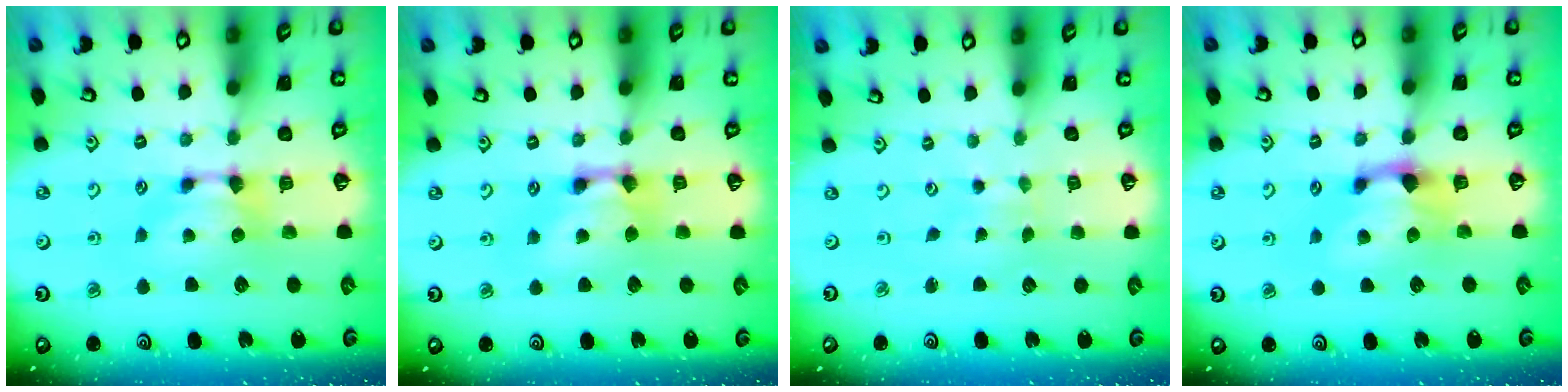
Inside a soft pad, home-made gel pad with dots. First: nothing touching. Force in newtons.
{"total": 2.6, "press": 2.6, "slide": 0.2}
{"total": 4.3, "press": 4.3, "slide": 0.2}
{"total": 1.4, "press": 0.7, "slide": 1.1}